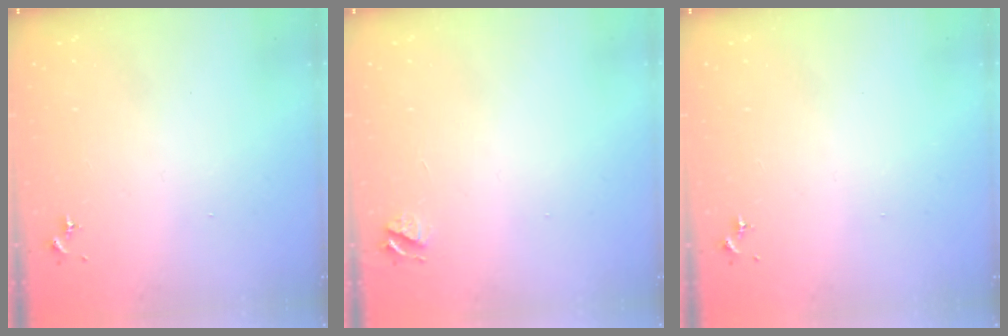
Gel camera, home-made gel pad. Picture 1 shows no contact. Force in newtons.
{"total": 3.9, "press": 3.9, "slide": 0.4}
{"total": 0.0}